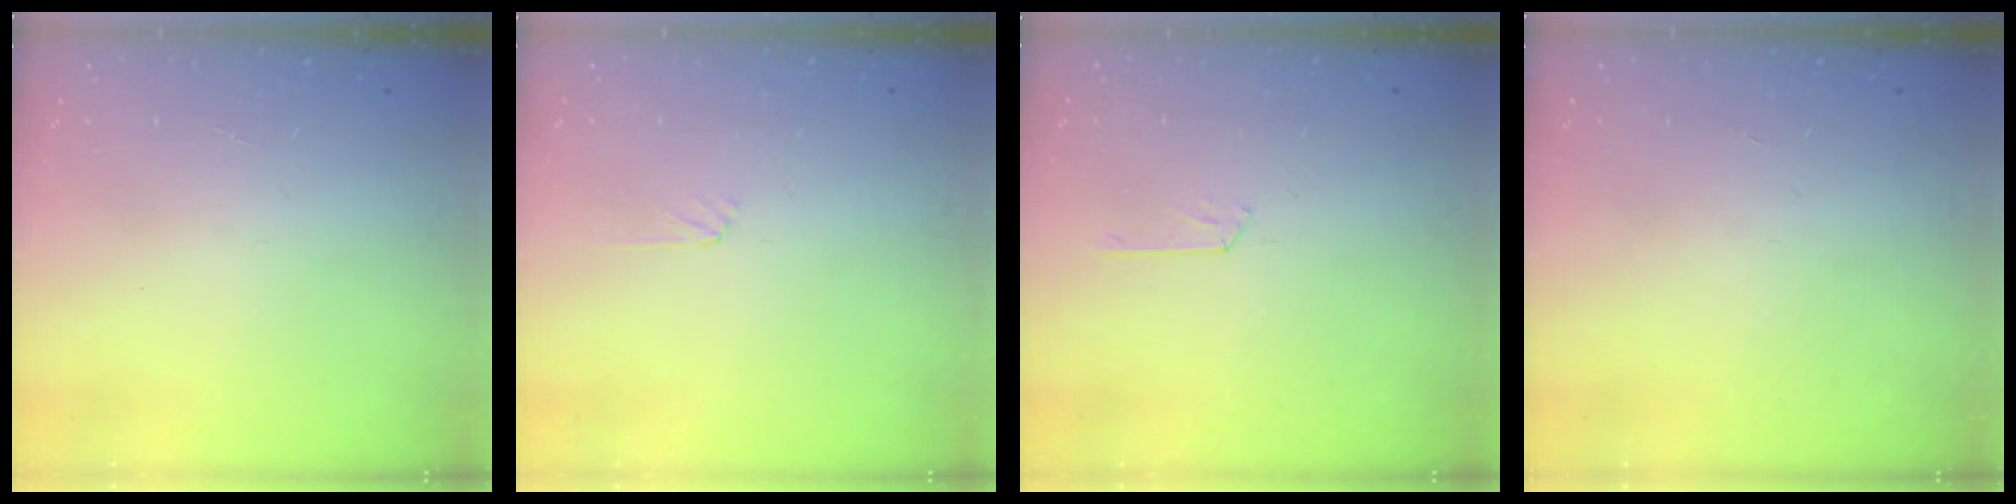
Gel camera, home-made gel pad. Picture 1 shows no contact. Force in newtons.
{"total": 3.6, "press": 3.6, "slide": 0.4}
{"total": 2.9, "press": 2.9, "slide": 0.3}
{"total": 0.0}